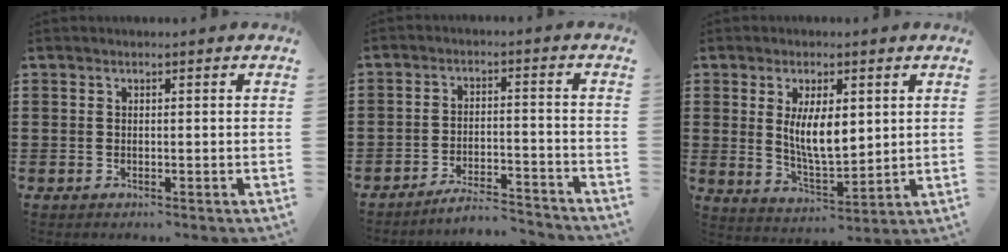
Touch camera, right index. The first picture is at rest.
{"total": 4.9, "force": [-4.8, 0.0, 1.1], "torque": [-0.027, -0.006, -0.097]}
{"total": 7.4, "force": [1.5, 2.9, 6.6], "torque": [-0.115, -0.002, 0.023]}